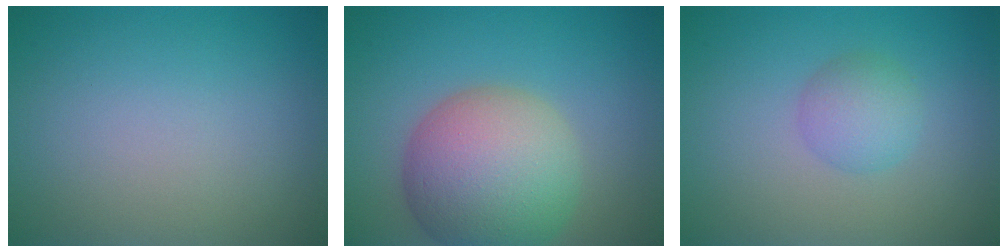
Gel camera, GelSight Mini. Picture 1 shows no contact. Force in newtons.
{"total": 9.7, "press": 9.7, "slide": 0.6}
{"total": 2.5, "press": 2.5, "slide": 0.1}